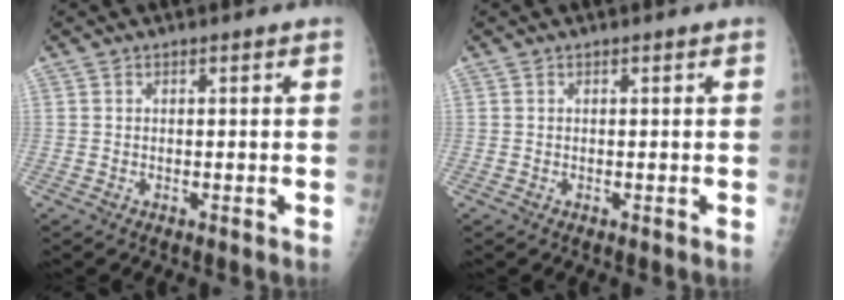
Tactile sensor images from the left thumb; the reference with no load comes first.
{"total": 0.0}